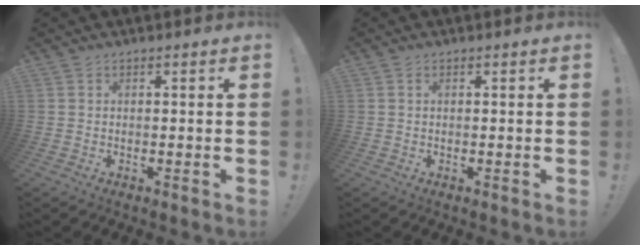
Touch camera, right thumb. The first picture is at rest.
{"total": 0.0}